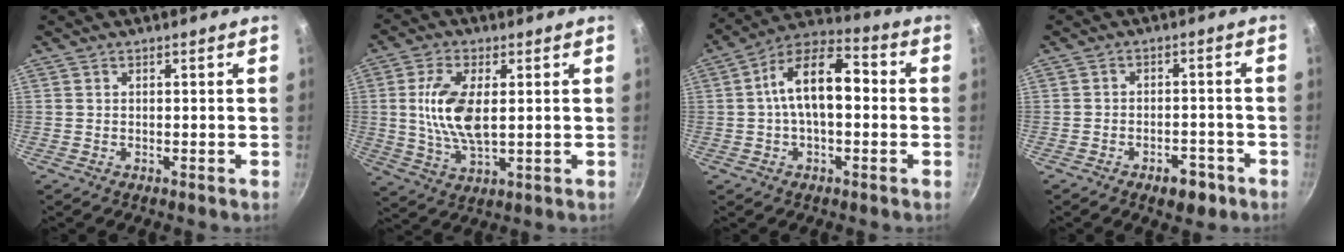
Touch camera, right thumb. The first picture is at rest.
{"total": 11.0, "force": [1.4, 5.2, 9.6], "torque": [-0.187, -0.003, 0.029]}
{"total": 13.9, "force": [0.4, 7.4, 11.7], "torque": [-0.171, 0.044, -0.011]}
{"total": 5.6, "force": [-3.3, 3.1, 3.3], "torque": [-0.029, 0.025, -0.037]}